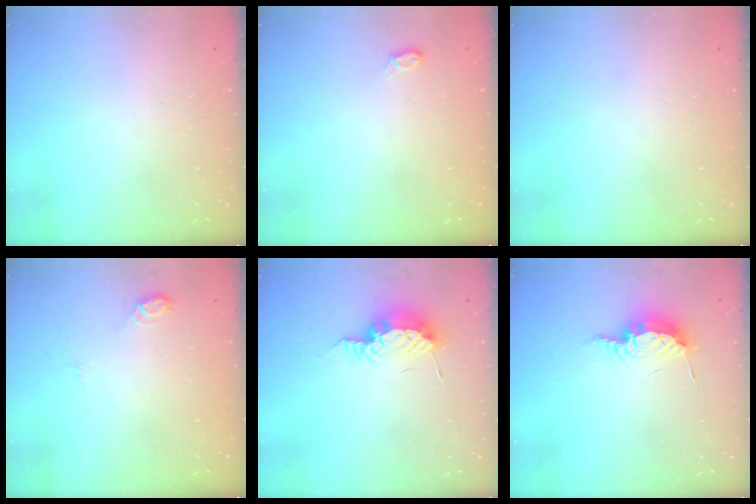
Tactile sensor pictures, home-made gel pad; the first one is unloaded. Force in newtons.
{"total": 4.5, "press": 4.5, "slide": 0.6}
{"total": 0.0}
{"total": 5.7, "press": 5.7, "slide": 0.5}
{"total": 12.1, "press": 10.0, "slide": 6.8}
{"total": 8.5, "press": 8.4, "slide": 0.7}